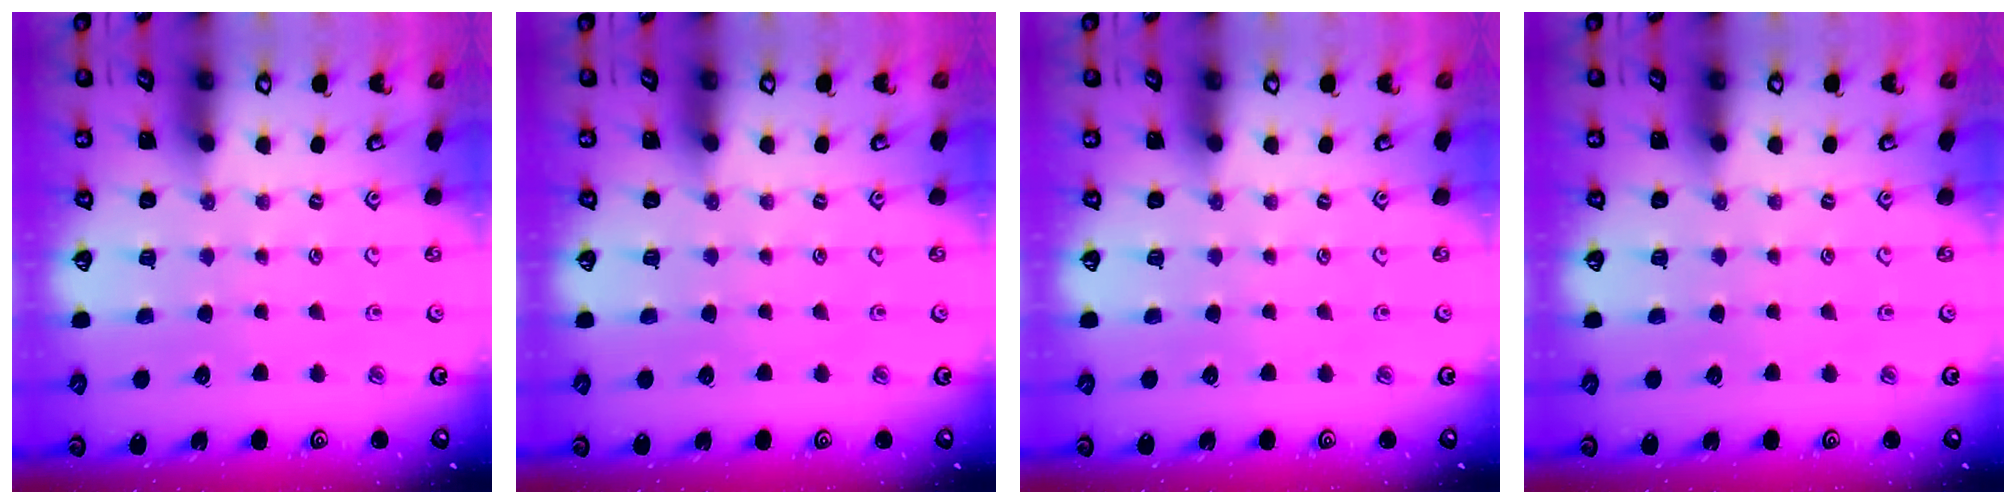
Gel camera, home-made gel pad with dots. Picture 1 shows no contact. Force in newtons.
{"total": 0.0}
{"total": 0.0}
{"total": 0.0}